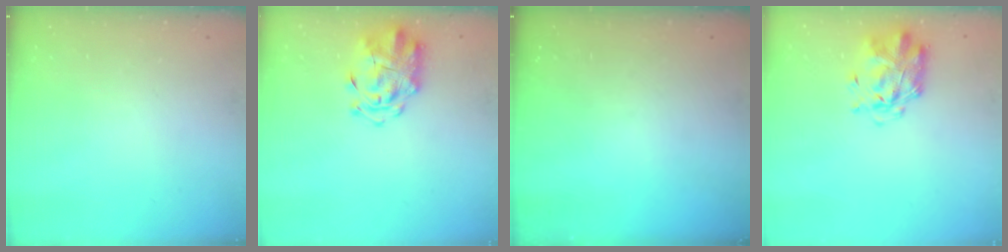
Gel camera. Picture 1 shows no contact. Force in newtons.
{"total": 3.6, "press": 3.4, "slide": 1.3}
{"total": 0.0}
{"total": 3.1, "press": 3.0, "slide": 0.8}